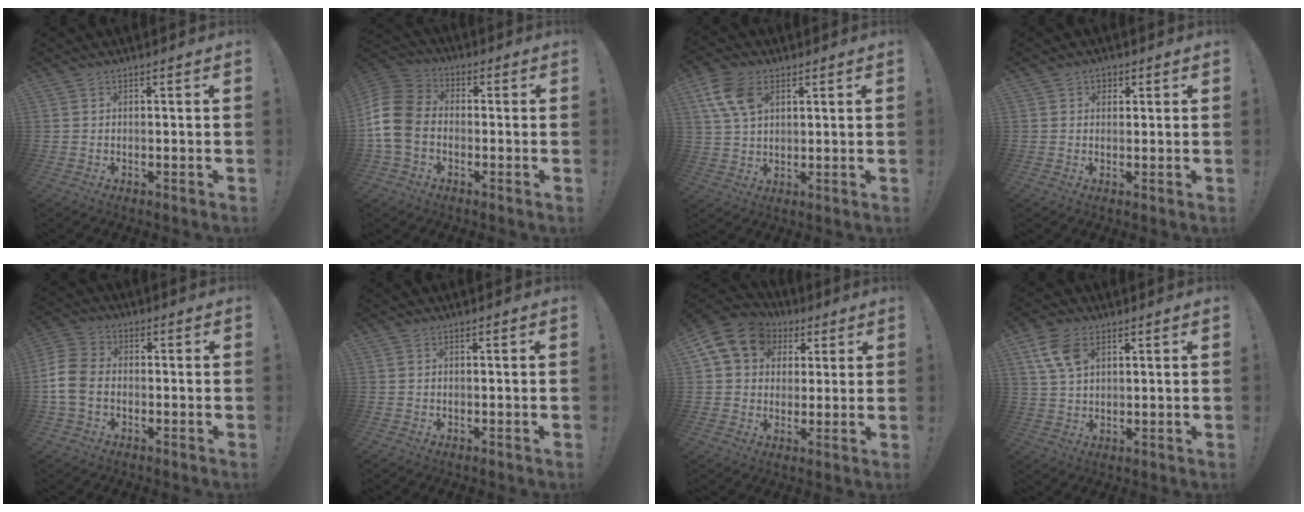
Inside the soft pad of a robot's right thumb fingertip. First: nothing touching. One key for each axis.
{"total": 14.0, "fx": -2.6, "fy": 10.4, "fz": 9.0, "tx": -0.183, "ty": 0.031, "tz": -0.047}
{"total": 11.8, "fx": 5.2, "fy": 7.6, "fz": 7.4, "tx": -0.143, "ty": -0.011, "tz": 0.102}
{"total": 2.4, "fx": 0.8, "fy": 2.1, "fz": 0.8, "tx": -0.010, "ty": 0.001, "tz": 0.014}
{"total": 10.0, "fx": -2.1, "fy": 7.3, "fz": 6.4, "tx": -0.150, "ty": 0.015, "tz": -0.036}
{"total": 0.0}
{"total": 13.5, "fx": 4.9, "fy": 10.9, "fz": 6.3, "tx": -0.091, "ty": -0.014, "tz": 0.096}
{"total": 8.9, "fx": 4.1, "fy": 5.4, "fz": 5.8, "tx": -0.111, "ty": -0.007, "tz": 0.081}